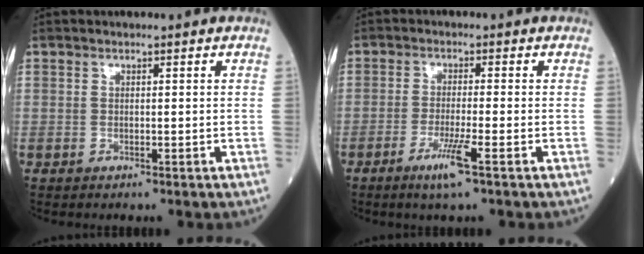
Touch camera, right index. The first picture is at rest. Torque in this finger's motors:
{"motor_torque": [0.64, -0.30, 0.32, 0.09]}